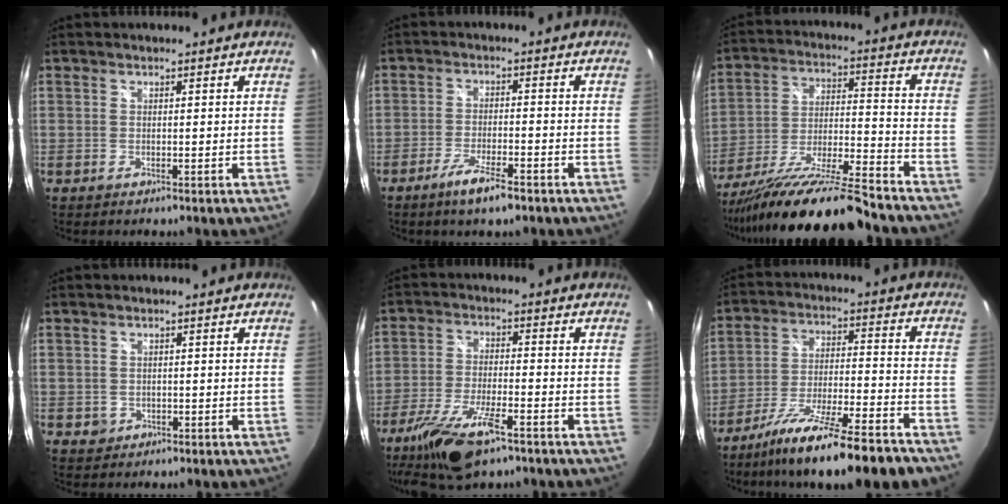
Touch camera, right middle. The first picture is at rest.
{"total": 6.4, "force": [-4.4, 1.1, 4.5], "torque": [-0.102, -0.011, -0.080]}
{"total": 20.4, "force": [-17.2, 0.3, 11.1], "torque": [-0.213, -0.049, -0.286]}
{"total": 1.8, "force": [-0.4, 1.7, 0.4], "torque": [-0.007, -0.002, -0.002]}
{"total": 13.2, "force": [-8.8, 3.9, 9.0], "torque": [-0.198, -0.029, -0.165]}
{"total": 19.3, "force": [-15.5, 1.4, 11.5], "torque": [-0.208, -0.045, -0.246]}